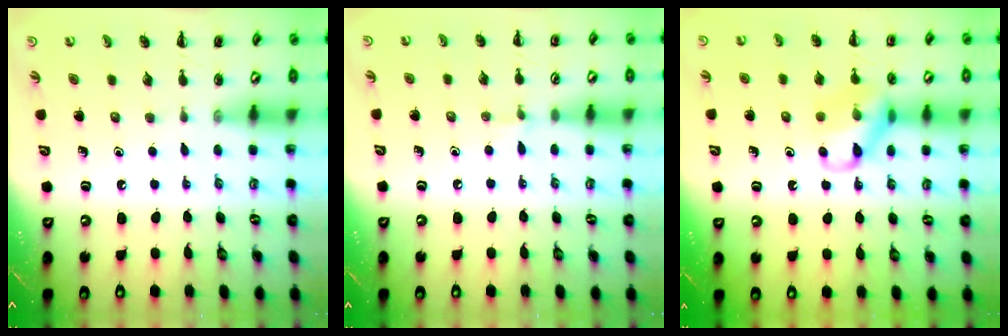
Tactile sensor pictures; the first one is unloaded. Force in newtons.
{"total": 4.2, "press": 4.0, "slide": 1.5}
{"total": 12.5, "press": 12.4, "slide": 1.7}